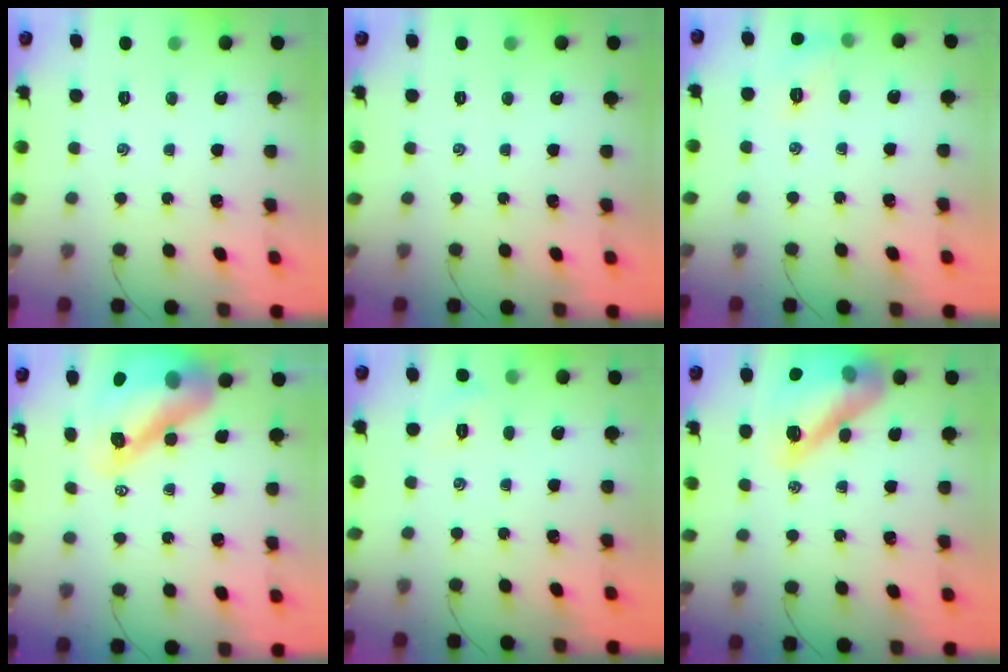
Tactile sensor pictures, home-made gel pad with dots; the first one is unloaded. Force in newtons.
{"total": 0.0}
{"total": 7.3, "press": 7.3, "slide": 1.1}
{"total": 17.1, "press": 16.3, "slide": 5.2}
{"total": 2.6, "press": 2.4, "slide": 0.8}
{"total": 17.7, "press": 17.7, "slide": 1.6}